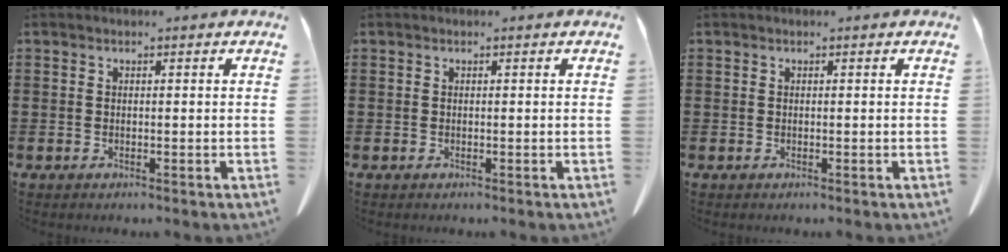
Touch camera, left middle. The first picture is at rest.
{"total": 0.0}
{"total": 0.0}